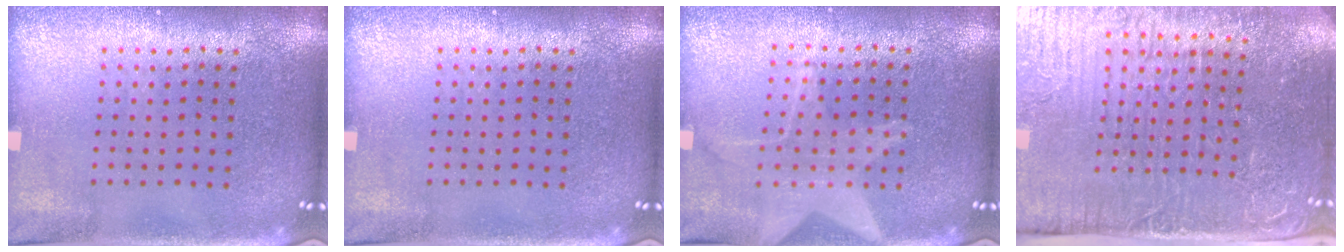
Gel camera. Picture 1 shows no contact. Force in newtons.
{"total": 0.0}
{"total": 1.3, "press": 1.3, "slide": 0.1}
{"total": 5.3, "press": 4.6, "slide": 2.7}